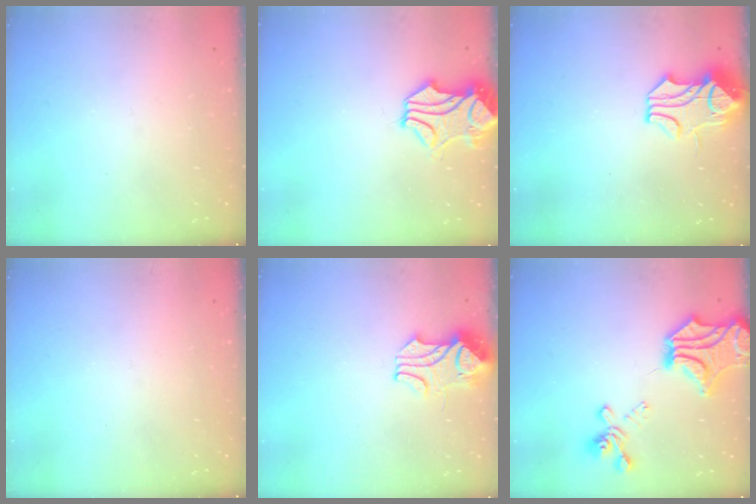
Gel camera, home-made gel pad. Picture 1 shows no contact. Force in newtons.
{"total": 2.2, "press": 1.8, "slide": 1.3}
{"total": 1.6, "press": 0.9, "slide": 1.3}
{"total": 0.0}
{"total": 2.1, "press": 1.9, "slide": 0.9}
{"total": 8.9, "press": 7.7, "slide": 4.5}